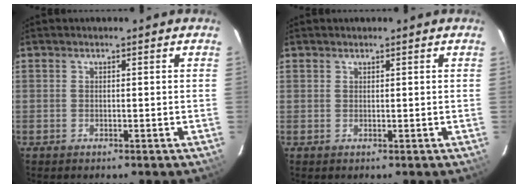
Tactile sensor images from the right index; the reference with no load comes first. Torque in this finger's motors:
{"motor_torque": [-0.49, 0.08, -0.58, -0.21]}